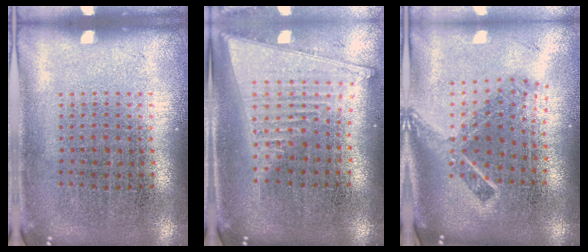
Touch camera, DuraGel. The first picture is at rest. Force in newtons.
{"total": 2.1, "press": 1.8, "slide": 1.2}
{"total": 2.2, "press": 1.5, "slide": 1.6}